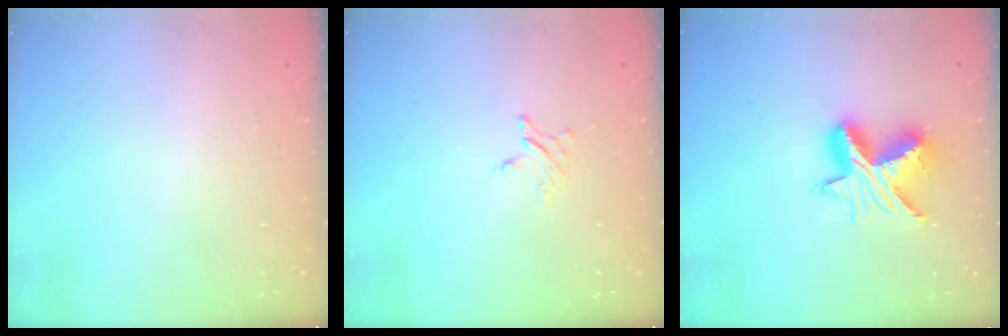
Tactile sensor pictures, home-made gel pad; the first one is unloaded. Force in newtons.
{"total": 2.7, "press": 2.7, "slide": 0.3}
{"total": 11.6, "press": 11.5, "slide": 0.7}